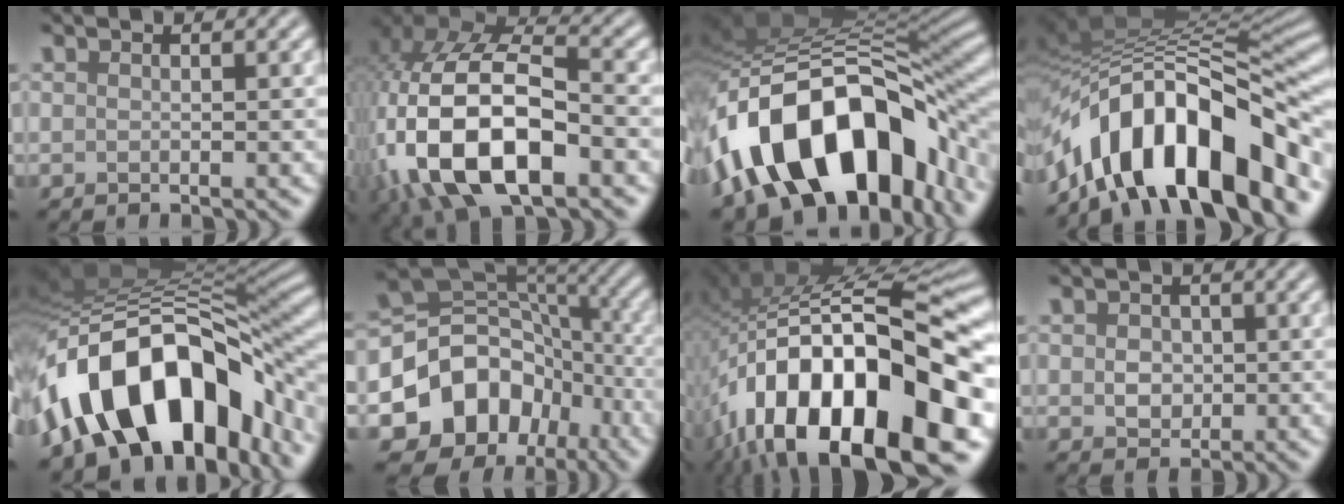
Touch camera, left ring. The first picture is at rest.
{"total": 15.8, "force": [-5.0, 8.4, 12.5], "torque": [-0.256, -0.010, -0.087]}
{"total": 16.5, "force": [-7.0, 9.1, 11.9], "torque": [-0.191, 0.021, -0.119]}
{"total": 14.9, "force": [-7.0, 6.3, 11.5], "torque": [-0.179, 0.025, -0.128]}
{"total": 15.5, "force": [-6.2, 8.6, 11.4], "torque": [-0.178, 0.024, -0.112]}
{"total": 11.5, "force": [-4.4, 9.2, 5.3], "torque": [-0.109, -0.002, -0.083]}
{"total": 19.1, "force": [-7.5, 7.6, 15.8], "torque": [-0.258, 0.026, -0.127]}
{"total": 2.2, "force": [0.1, 1.8, 1.3], "torque": [-0.019, 0.003, -0.001]}